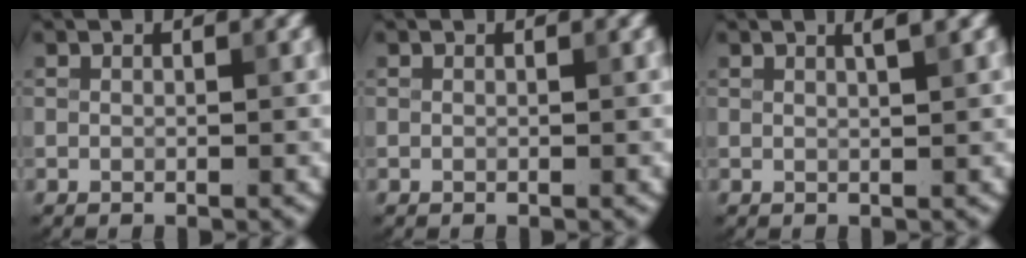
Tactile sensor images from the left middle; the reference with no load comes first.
{"total": 0.0}
{"total": 1.4, "force": [0.8, 0.4, 1.1], "torque": [-0.008, 0.003, 0.008]}